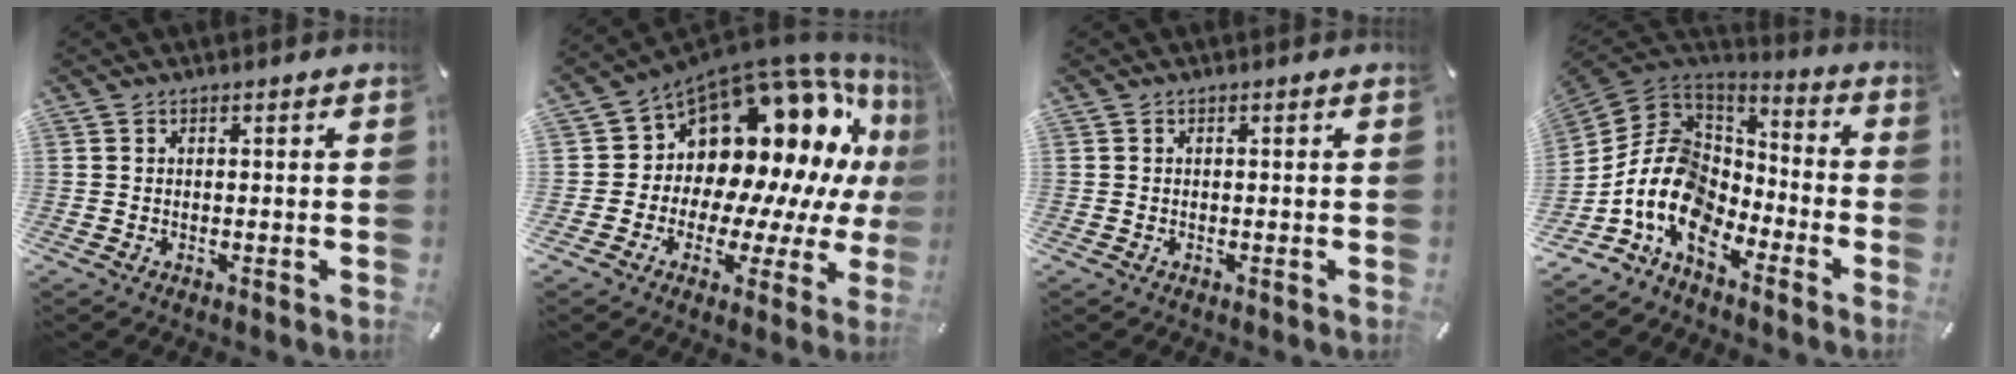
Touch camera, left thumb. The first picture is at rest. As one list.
[{"total": 16.3, "force": [8.9, 10.2, 9.1], "torque": [-0.134, -0.113, 0.168]}, {"total": 0.0}, {"total": 14.8, "force": [-7.2, 10.2, 7.8], "torque": [-0.202, 0.014, -0.136]}]